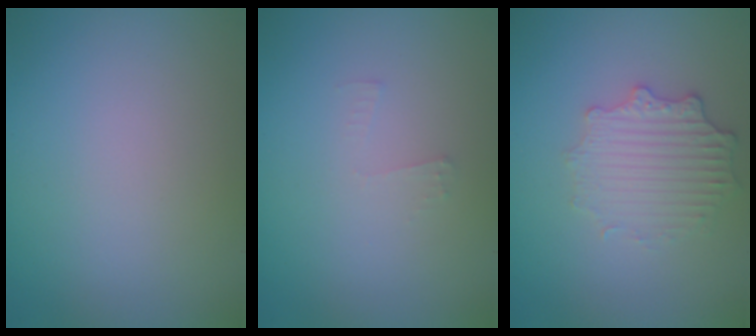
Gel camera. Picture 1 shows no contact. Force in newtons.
{"total": 0.7, "press": 0.7, "slide": 0.1}
{"total": 2.7, "press": 2.6, "slide": 0.8}